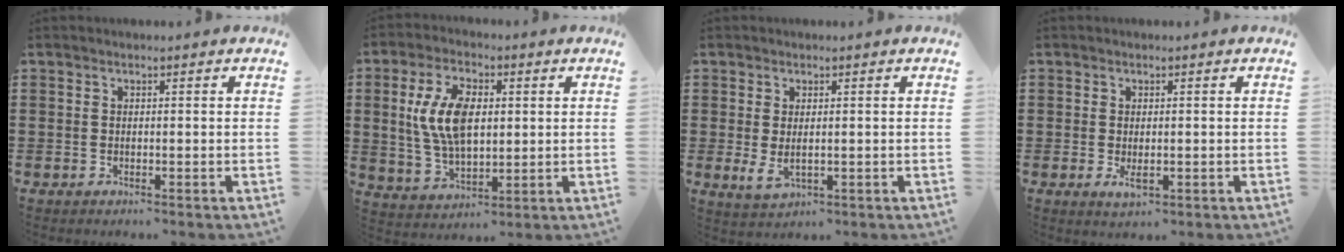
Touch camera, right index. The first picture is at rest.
{"total": 9.9, "force": [1.6, 5.4, 8.2], "torque": [-0.182, 0.012, 0.025]}
{"total": 3.1, "force": [0.2, 1.6, 2.6], "torque": [-0.066, -0.002, 0.001]}
{"total": 1.9, "force": [-0.4, 0.8, 1.7], "torque": [-0.031, -0.001, -0.006]}